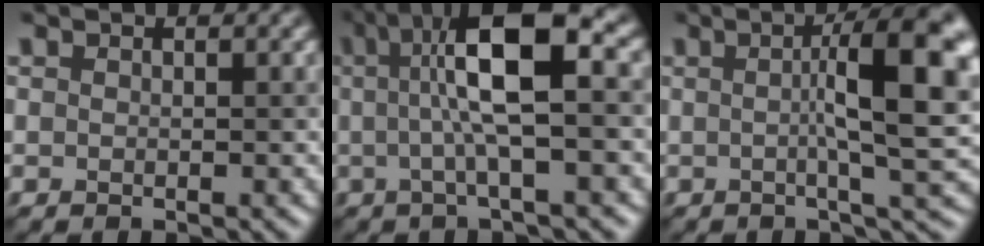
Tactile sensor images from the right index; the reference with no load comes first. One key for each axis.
{"total": 8.8, "fx": 1.4, "fy": 1.9, "fz": 8.4, "tx": -0.130, "ty": 0.021, "tz": 0.017}
{"total": 10.0, "fx": 1.2, "fy": 2.1, "fz": 9.7, "tx": -0.113, "ty": 0.017, "tz": 0.011}